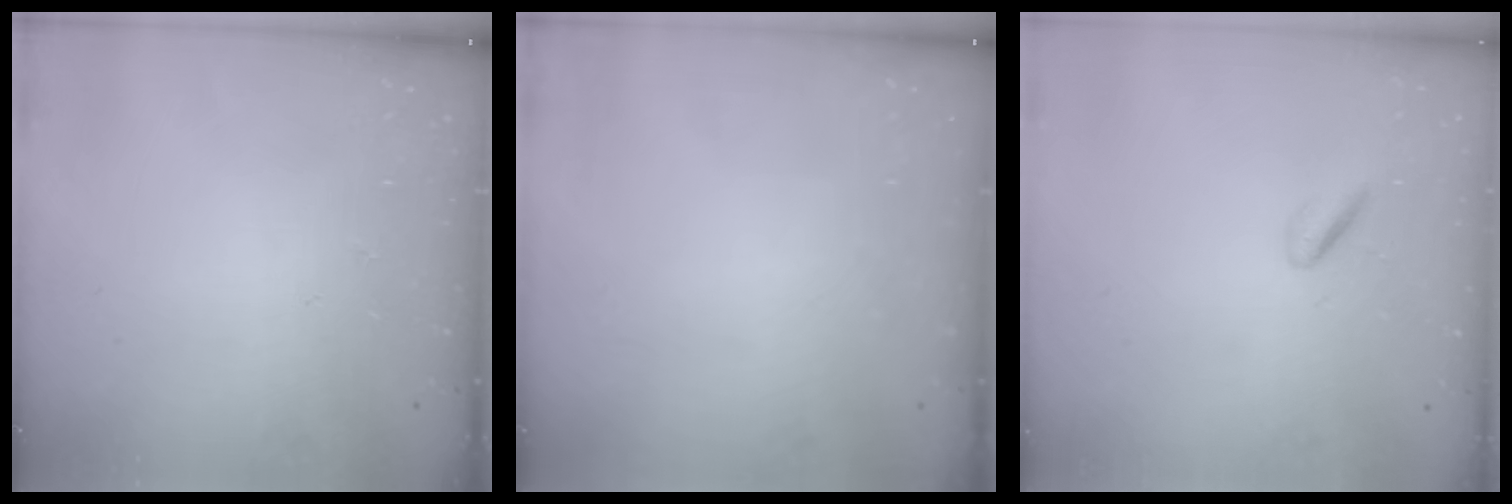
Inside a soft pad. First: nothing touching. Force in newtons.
{"total": 0.0}
{"total": 1.2, "press": 1.1, "slide": 0.6}